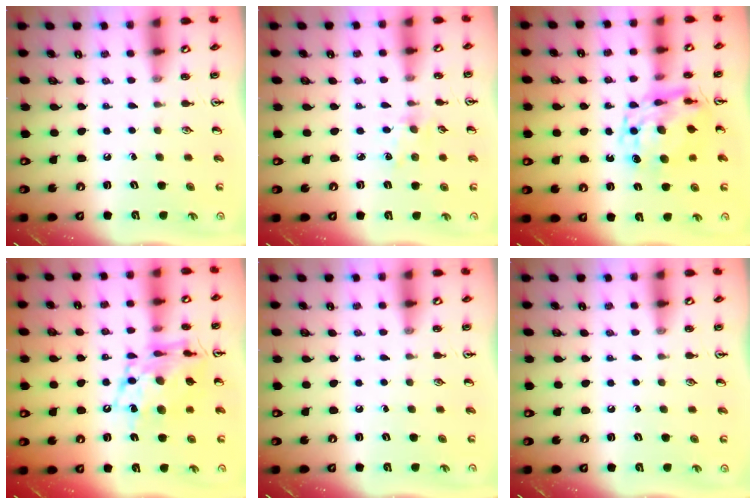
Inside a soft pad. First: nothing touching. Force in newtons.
{"total": 2.8, "press": 2.8, "slide": 0.5}
{"total": 11.0, "press": 11.0, "slide": 0.8}
{"total": 14.0, "press": 14.0, "slide": 1.1}
{"total": 0.0}
{"total": 0.0}